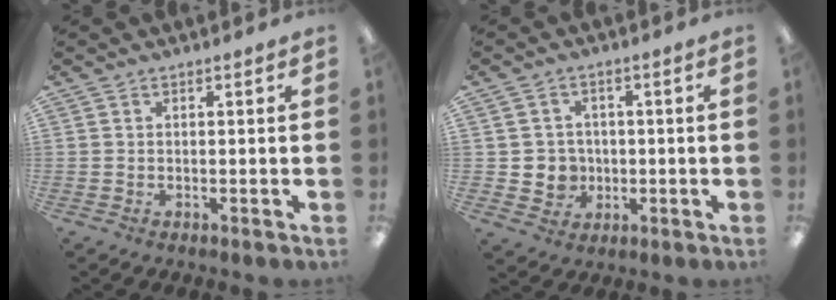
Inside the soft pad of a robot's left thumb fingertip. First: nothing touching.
{"total": 5.2, "force": [-0.1, 5.2, 0.8], "torque": [-0.011, 0.004, 0.002]}